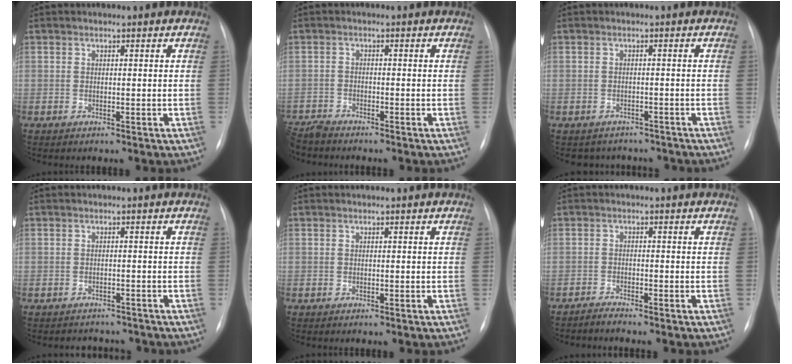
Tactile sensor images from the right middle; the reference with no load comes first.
{"total": 3.4, "force": [-3.4, -0.1, 0.3], "torque": [-0.004, -0.017, -0.068]}
{"total": 5.2, "force": [-4.6, 2.4, -0.1], "torque": [0.006, 0.014, -0.051]}
{"total": 3.7, "force": [-3.3, 1.7, -0.2], "torque": [0.005, 0.008, -0.043]}
{"total": 0.0}
{"total": 1.3, "force": [-1.3, -0.1, 0.1], "torque": [-0.006, -0.003, -0.024]}